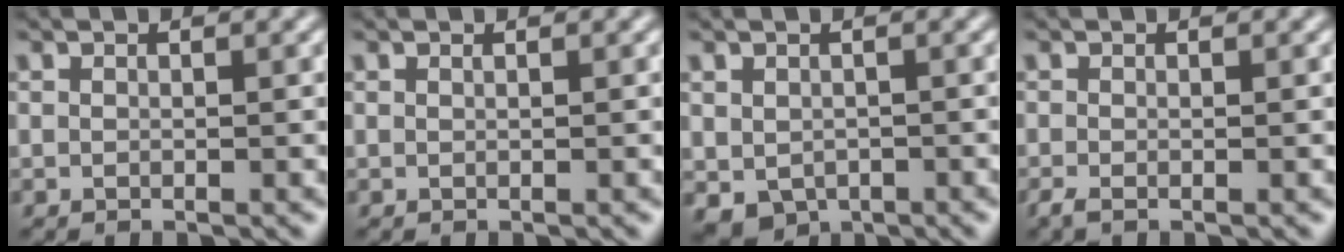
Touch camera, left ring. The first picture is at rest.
{"total": 0.0}
{"total": 2.7, "force": [-0.8, 2.2, 1.5], "torque": [-0.027, -0.012, -0.007]}
{"total": 1.0, "force": [-0.7, 0.2, 0.7], "torque": [-0.019, -0.008, -0.017]}